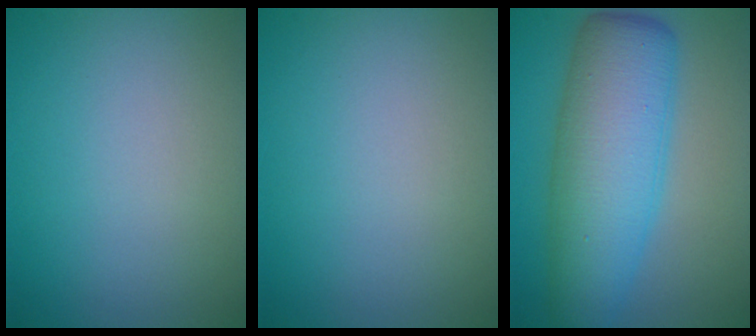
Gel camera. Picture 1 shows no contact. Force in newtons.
{"total": 0.0}
{"total": 8.8, "press": 8.8, "slide": 0.3}